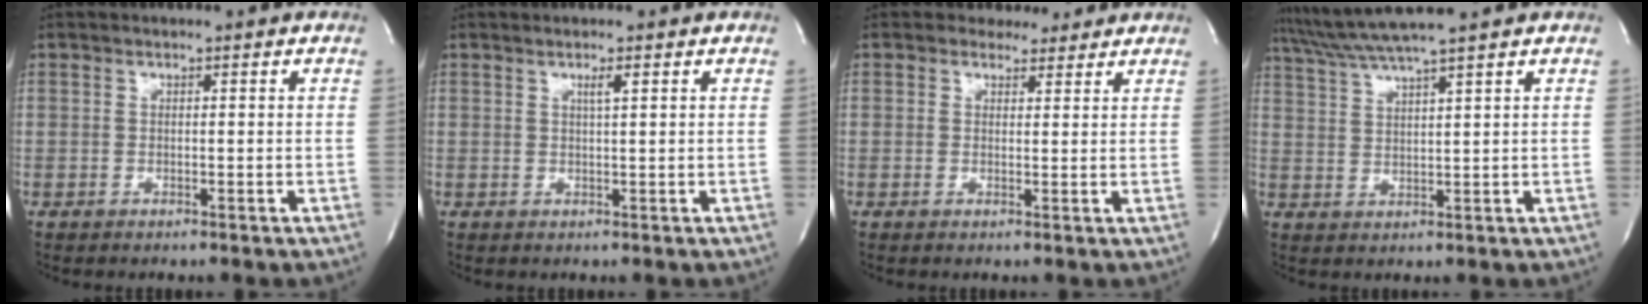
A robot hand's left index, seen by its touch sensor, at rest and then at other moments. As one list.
[{"total": 1.2, "force": [0.4, -0.3, 1.1], "torque": [-0.023, -0.008, 0.009]}, {"total": 2.8, "force": [2.4, 1.4, -0.2], "torque": [0.002, -0.003, 0.026]}, {"total": 6.7, "force": [5.7, -1.9, 2.9], "torque": [-0.061, 0.007, 0.110]}]